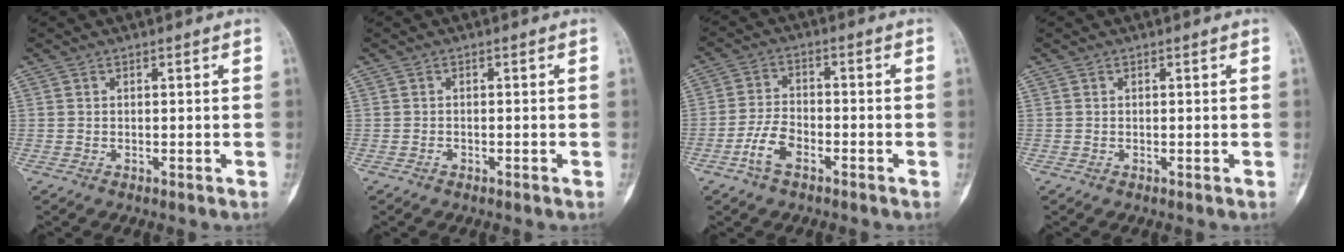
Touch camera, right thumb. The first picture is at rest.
{"total": 0.5, "force": [-0.4, 0.3, 0.2], "torque": [-0.002, 0.001, -0.008]}
{"total": 6.0, "force": [-3.3, 3.1, 4.0], "torque": [-0.077, 0.021, -0.066]}
{"total": 0.0}